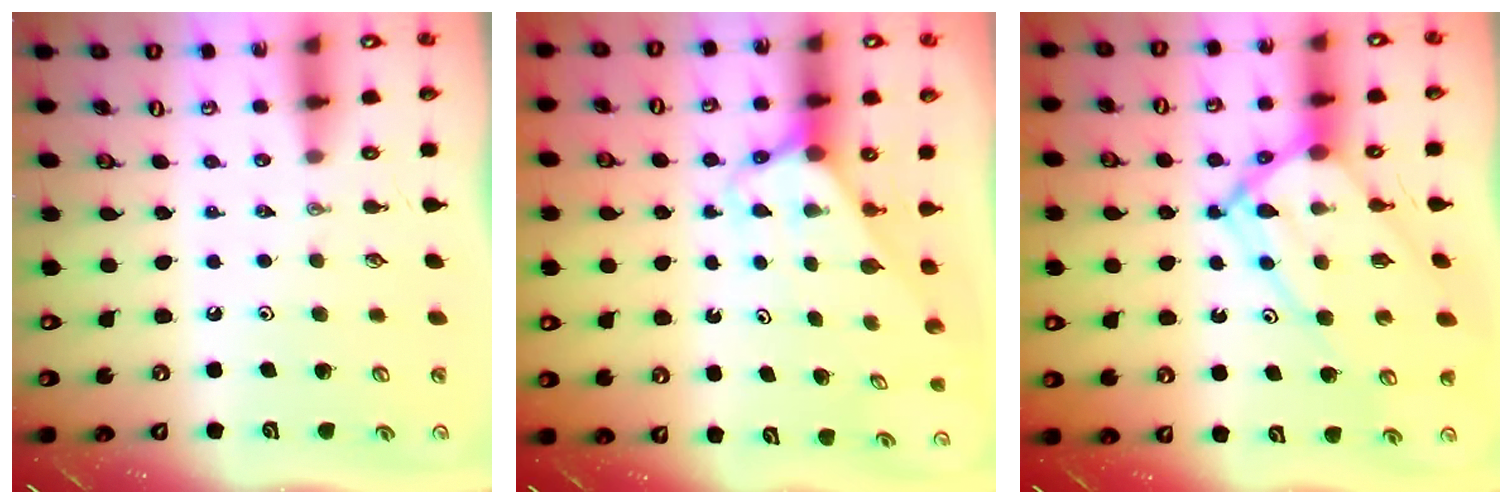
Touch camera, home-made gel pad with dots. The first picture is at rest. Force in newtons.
{"total": 2.7, "press": 2.7, "slide": 0.1}
{"total": 14.7, "press": 14.7, "slide": 1.3}